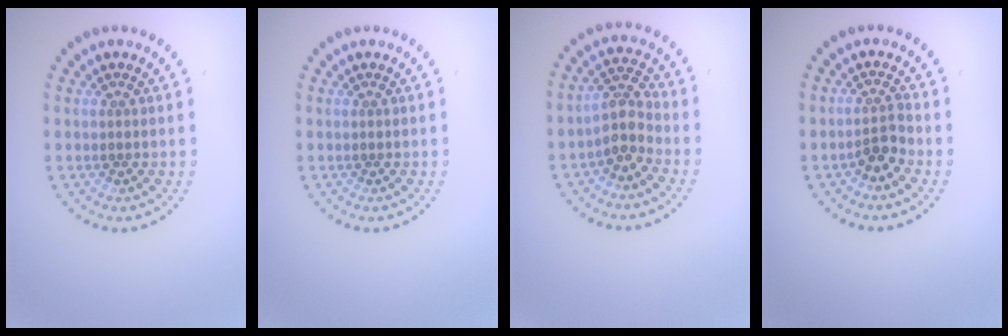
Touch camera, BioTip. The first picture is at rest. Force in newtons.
{"total": 0.0}
{"total": 2.9, "press": 2.3, "slide": 1.8}
{"total": 1.9, "press": 1.5, "slide": 1.2}